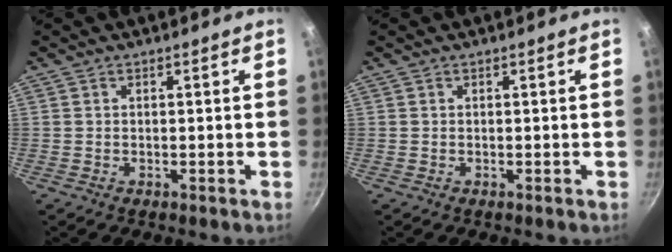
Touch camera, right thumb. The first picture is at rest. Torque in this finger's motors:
{"motor_torque": [0.00, 0.00, 0.17, -0.17, 0.01]}